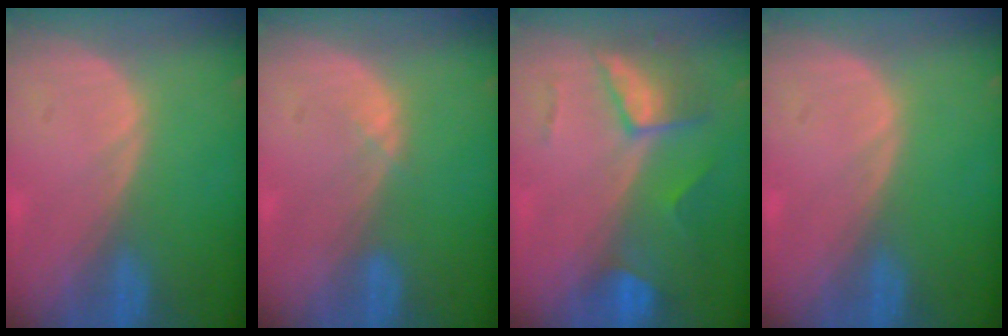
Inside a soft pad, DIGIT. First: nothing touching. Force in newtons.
{"total": 0.9, "press": 0.9, "slide": 0.3}
{"total": 7.4, "press": 6.6, "slide": 3.5}
{"total": 0.0}